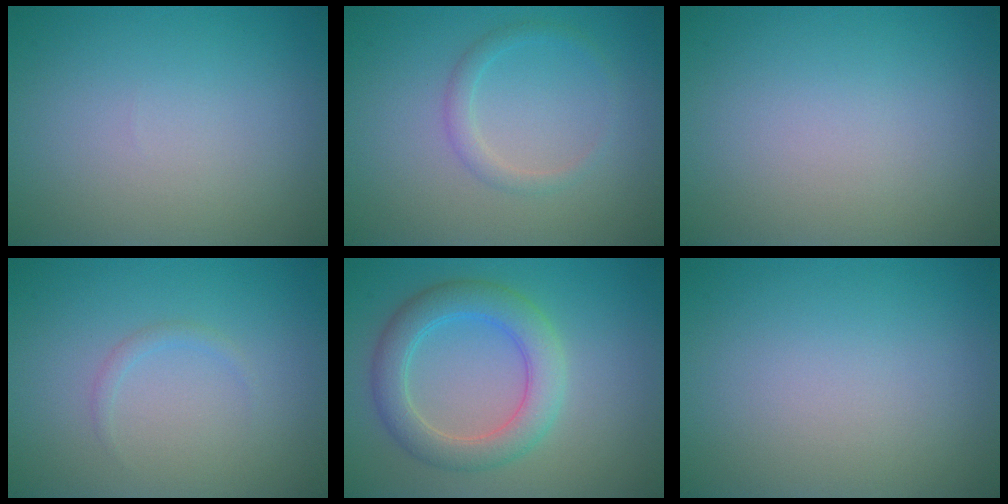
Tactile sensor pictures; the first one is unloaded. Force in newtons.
{"total": 1.5, "press": 1.5, "slide": 0.1}
{"total": 0.0}
{"total": 0.8, "press": 0.8, "slide": 0.1}
{"total": 4.7, "press": 4.7, "slide": 0.5}
{"total": 0.0}